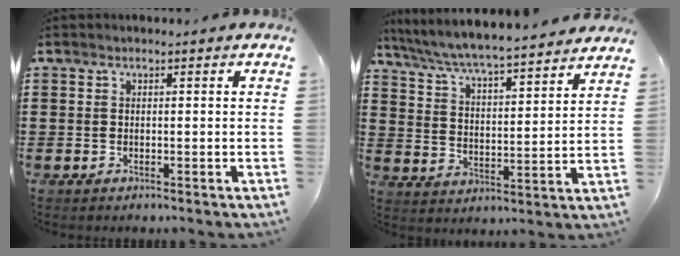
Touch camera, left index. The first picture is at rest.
{"total": 5.6, "force": [5.4, -0.2, 1.7], "torque": [-0.057, -0.040, 0.086]}